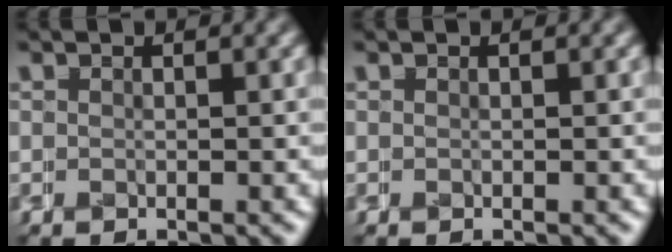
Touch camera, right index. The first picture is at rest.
{"total": 0.0}